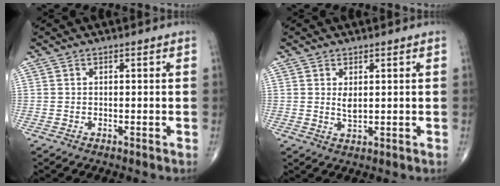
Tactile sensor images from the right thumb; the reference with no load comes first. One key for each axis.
{"total": 2.3, "fx": 0.7, "fy": 1.0, "fz": 1.9, "tx": -0.033, "ty": -0.009, "tz": 0.015}